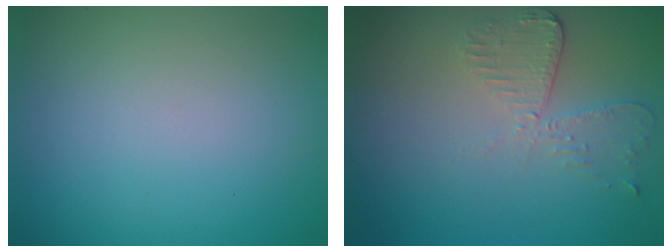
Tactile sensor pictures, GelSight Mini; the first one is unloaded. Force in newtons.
{"total": 2.9, "press": 2.6, "slide": 1.3}